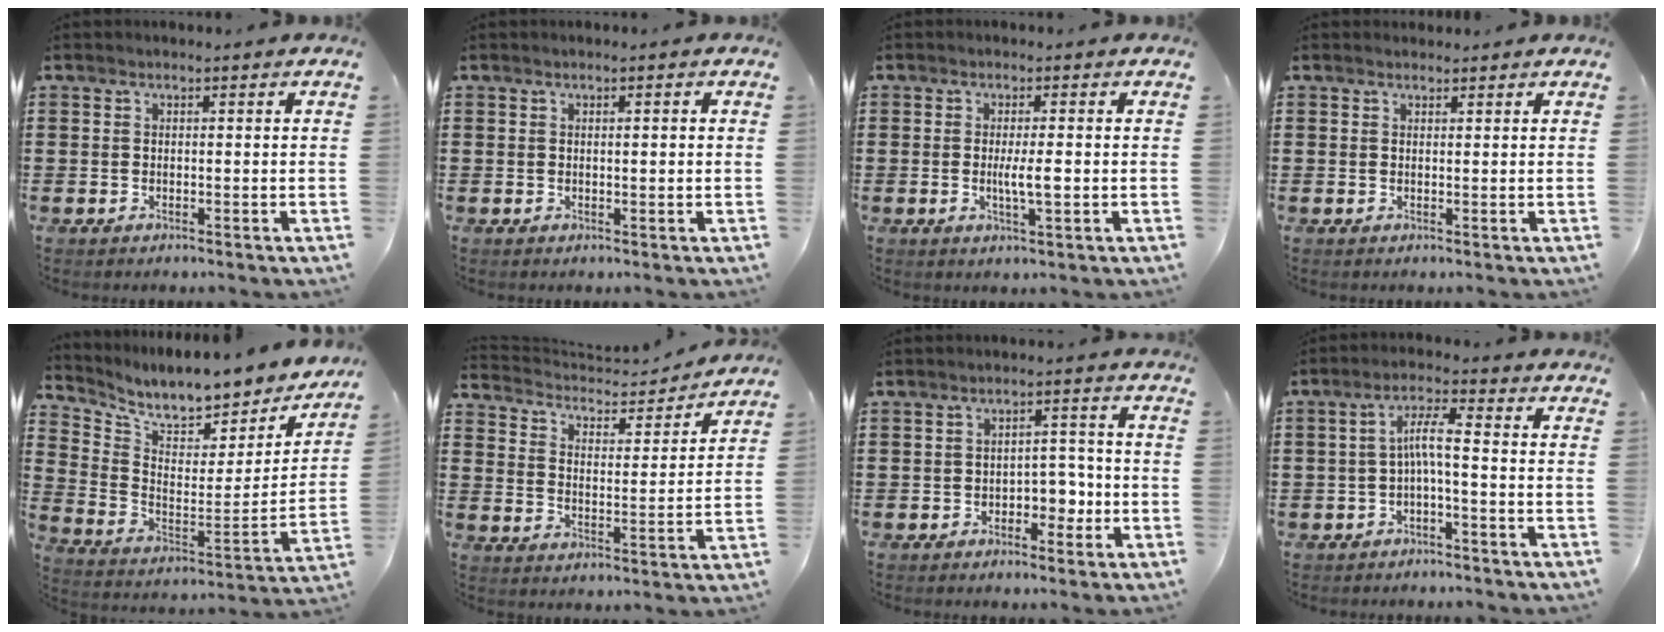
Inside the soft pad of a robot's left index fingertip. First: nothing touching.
{"total": 0.9, "force": [0.2, 0.1, 0.9], "torque": [-0.017, -0.001, 0.003]}
{"total": 3.6, "force": [-0.3, 0.5, 3.5], "torque": [-0.070, -0.006, -0.008]}
{"total": 0.9, "force": [0.8, 0.3, 0.0], "torque": [-0.002, 0.001, 0.017]}
{"total": 7.4, "force": [6.9, 1.1, 2.5], "torque": [-0.071, -0.072, 0.110]}
{"total": 4.0, "force": [3.9, 0.6, 0.7], "torque": [-0.038, -0.031, 0.059]}
{"total": 4.3, "force": [-1.9, 2.7, 2.7], "torque": [-0.044, 0.006, -0.042]}
{"total": 4.9, "force": [-1.0, 1.2, 4.6], "torque": [-0.097, 0.013, -0.025]}